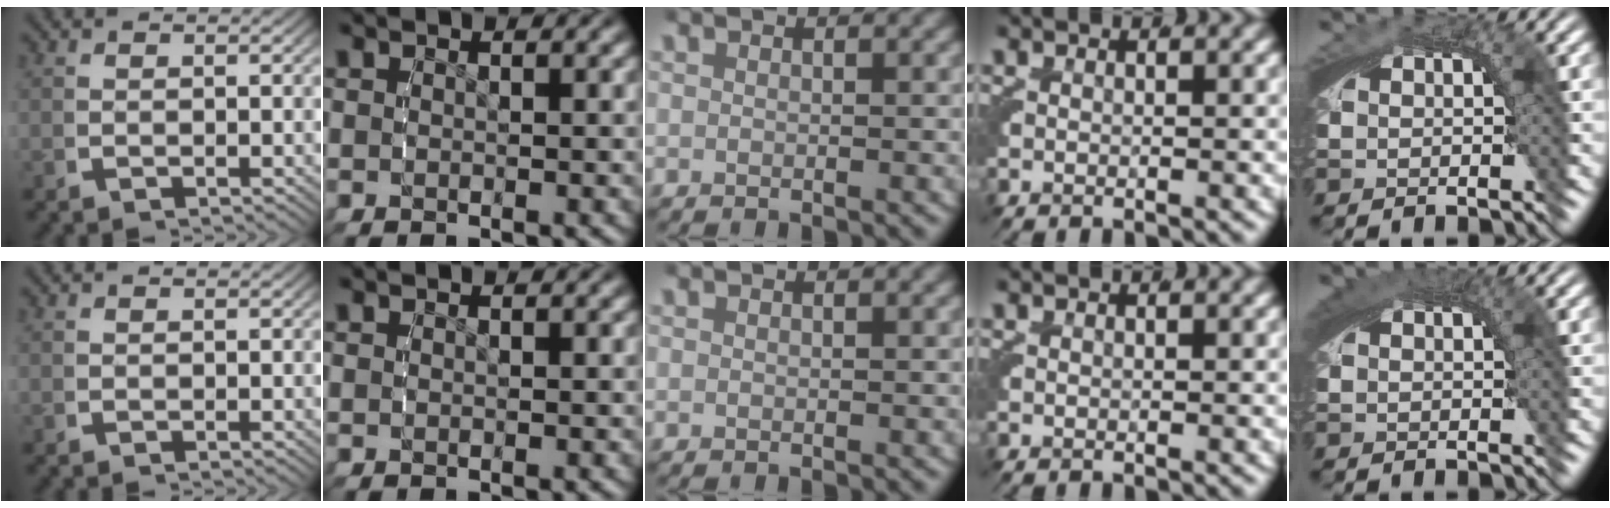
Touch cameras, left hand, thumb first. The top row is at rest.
{"little": {"total": 1.7, "force": [0.8, 0.2, 1.5], "torque": [-0.017, 0.006, 0.012]}}